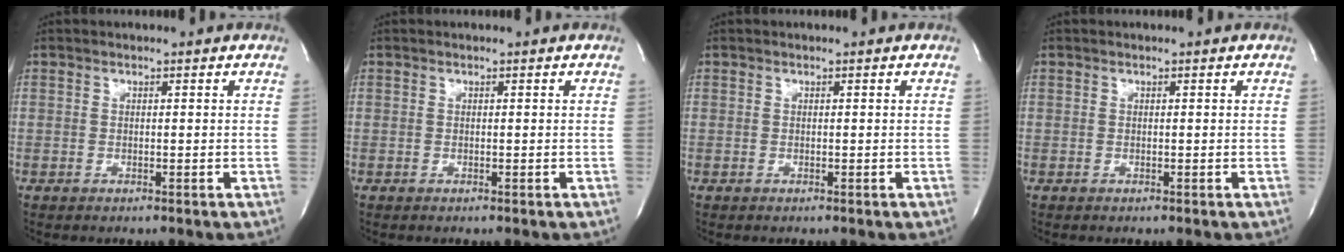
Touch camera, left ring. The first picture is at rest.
{"total": 0.0}
{"total": 0.0}
{"total": 0.0}